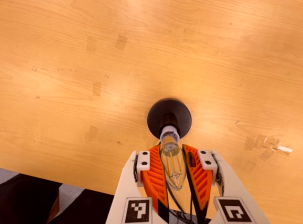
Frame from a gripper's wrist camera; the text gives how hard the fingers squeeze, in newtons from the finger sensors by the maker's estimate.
{"total": 21.8, "left": 24.2, "right": 19.4}